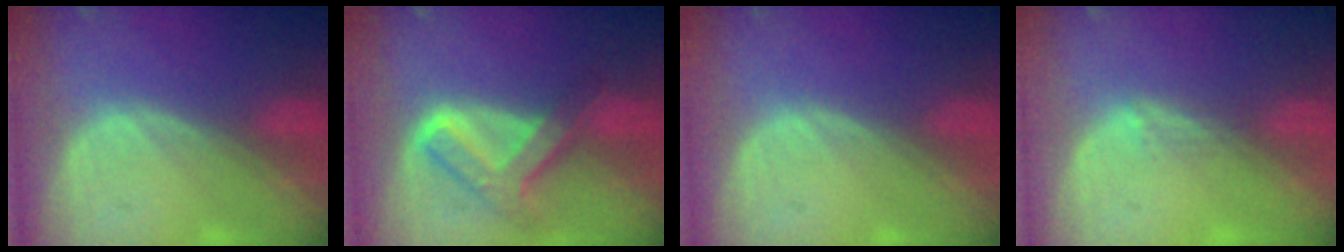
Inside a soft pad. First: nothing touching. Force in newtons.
{"total": 7.8, "press": 6.6, "slide": 4.2}
{"total": 0.0}
{"total": 1.5, "press": 1.0, "slide": 1.0}